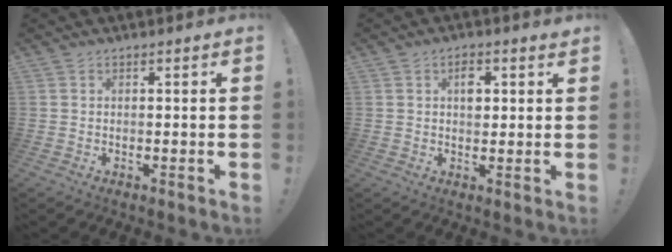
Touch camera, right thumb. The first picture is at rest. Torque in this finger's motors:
{"motor_torque": [-0.26, 0.27, 0.02, 0.02, 0.13]}